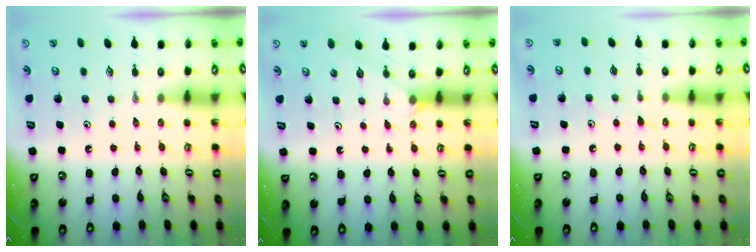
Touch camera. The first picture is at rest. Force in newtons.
{"total": 1.9, "press": 1.9, "slide": 0.3}
{"total": 5.0, "press": 5.0, "slide": 0.5}